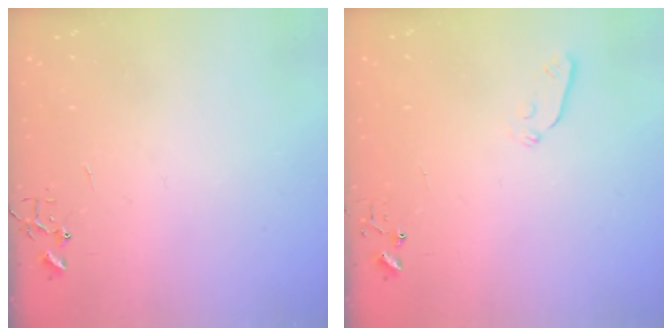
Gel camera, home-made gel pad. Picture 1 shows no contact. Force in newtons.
{"total": 3.9, "press": 3.8, "slide": 0.8}